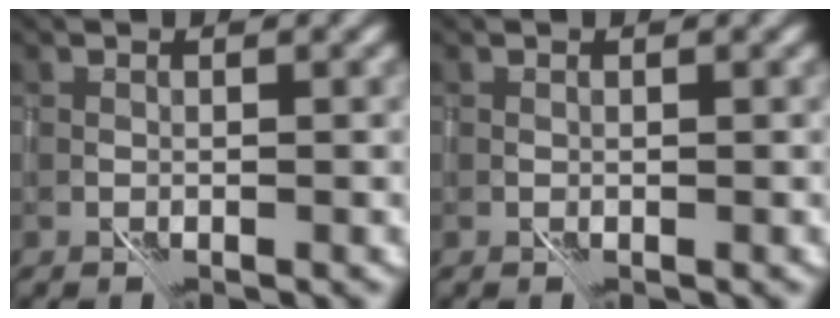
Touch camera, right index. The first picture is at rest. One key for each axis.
{"total": 0.0}